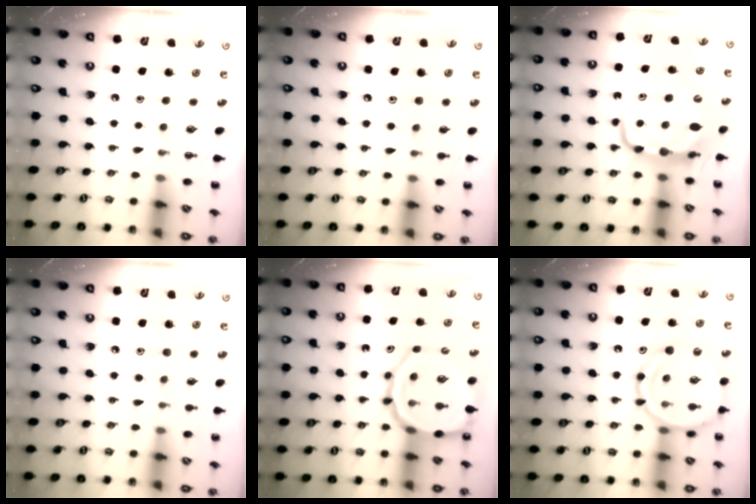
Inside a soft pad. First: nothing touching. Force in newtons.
{"total": 4.8, "press": 4.6, "slide": 1.5}
{"total": 7.8, "press": 7.7, "slide": 1.3}
{"total": 7.1, "press": 6.7, "slide": 2.3}
{"total": 17.3, "press": 17.1, "slide": 2.7}
{"total": 14.9, "press": 14.4, "slide": 3.5}